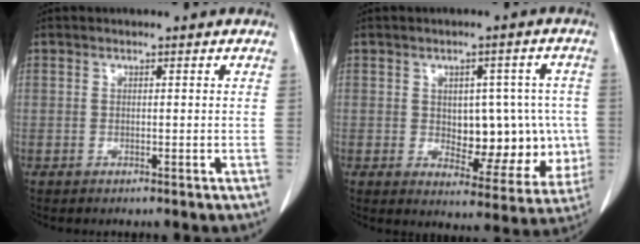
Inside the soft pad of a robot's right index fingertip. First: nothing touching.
{"total": 11.4, "force": [-0.2, 6.5, 9.4], "torque": [-0.100, 0.018, 0.019]}